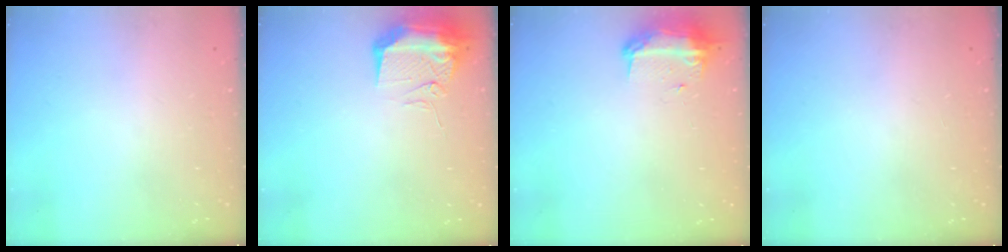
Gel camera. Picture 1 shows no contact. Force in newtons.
{"total": 13.0, "press": 11.5, "slide": 6.2}
{"total": 9.4, "press": 9.4, "slide": 0.7}
{"total": 0.0}